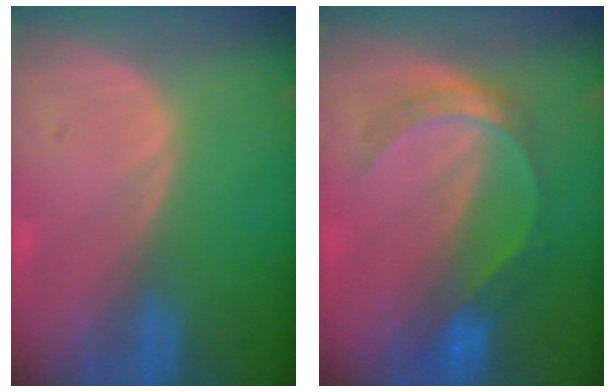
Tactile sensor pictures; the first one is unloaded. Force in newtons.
{"total": 5.8, "press": 5.1, "slide": 2.7}